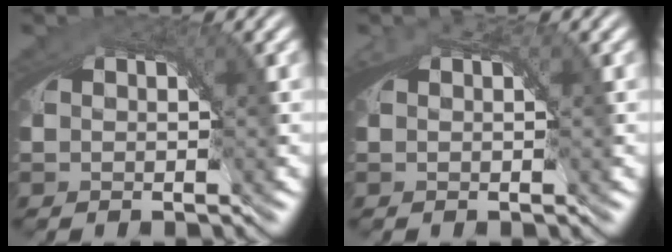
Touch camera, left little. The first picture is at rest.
{"total": 1.0, "force": [0.0, 0.8, 0.6], "torque": [-0.022, 0.001, -0.001]}